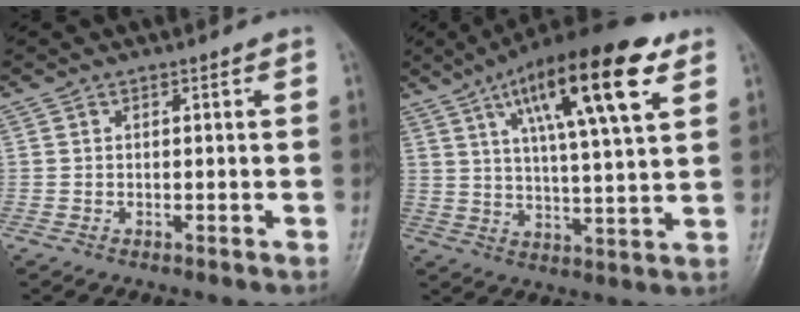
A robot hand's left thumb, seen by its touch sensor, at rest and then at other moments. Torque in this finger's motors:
{"motor_torque": [1.35, 1.36, 1.92, -0.85, 0.38]}